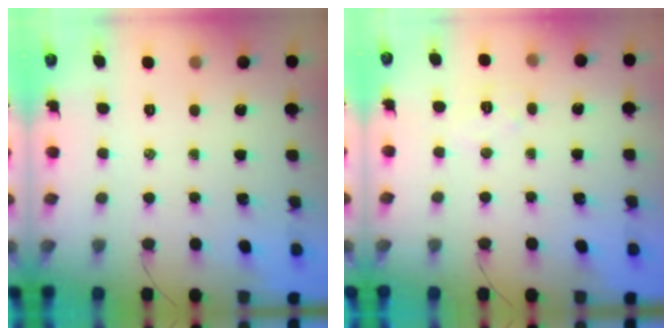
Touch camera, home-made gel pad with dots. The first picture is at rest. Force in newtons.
{"total": 4.6, "press": 4.5, "slide": 0.8}